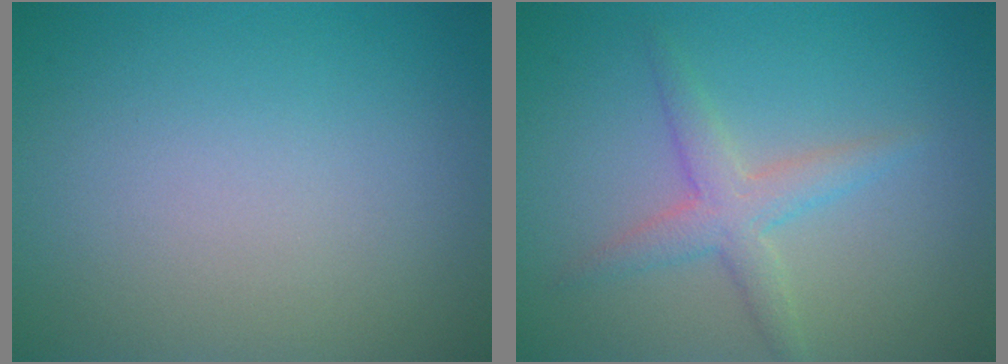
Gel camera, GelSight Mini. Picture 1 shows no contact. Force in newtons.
{"total": 2.8, "press": 2.8, "slide": 0.0}